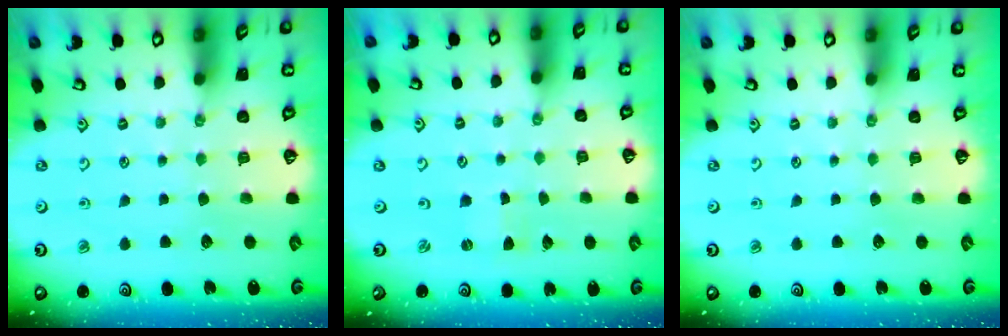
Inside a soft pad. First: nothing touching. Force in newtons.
{"total": 0.0}
{"total": 0.0}